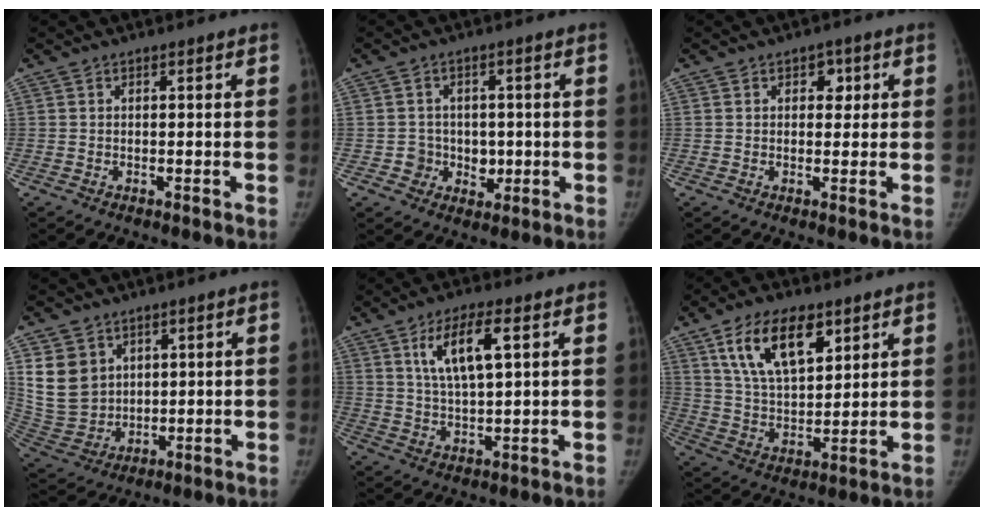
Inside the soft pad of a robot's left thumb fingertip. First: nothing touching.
{"total": 5.6, "force": [-0.5, 5.3, 1.7], "torque": [0.009, 0.011, -0.002]}
{"total": 3.0, "force": [1.1, 2.3, 1.6], "torque": [0.005, -0.001, 0.010]}
{"total": 11.8, "force": [4.4, 9.5, 5.4], "torque": [-0.082, -0.019, 0.110]}
{"total": 9.4, "force": [3.7, 3.1, 8.1], "torque": [-0.146, -0.009, 0.072]}
{"total": 15.0, "force": [7.8, 7.5, 10.4], "torque": [-0.153, -0.031, 0.147]}